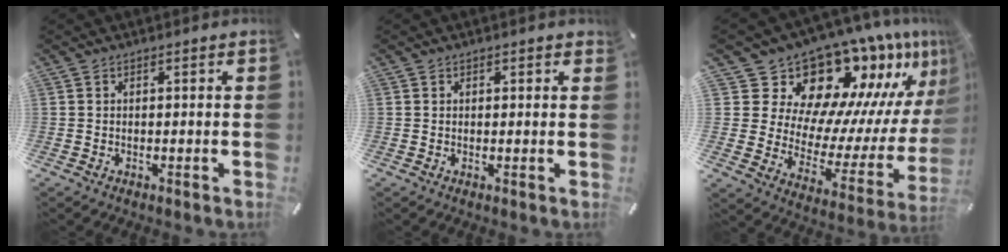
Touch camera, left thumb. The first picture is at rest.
{"total": 0.7, "force": [0.5, 0.6, 0.1], "torque": [0.006, -0.002, 0.007]}
{"total": 17.4, "force": [15.6, 6.6, 4.0], "torque": [-0.058, -0.170, 0.269]}